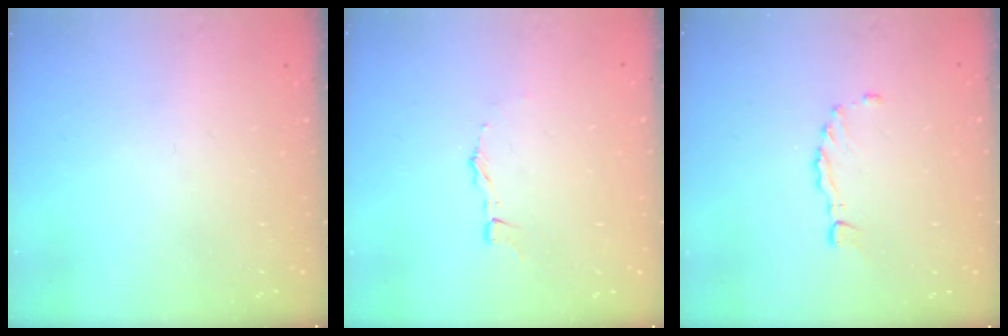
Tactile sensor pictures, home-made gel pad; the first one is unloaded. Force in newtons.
{"total": 2.6, "press": 2.6, "slide": 0.2}
{"total": 1.6, "press": 1.6, "slide": 0.2}